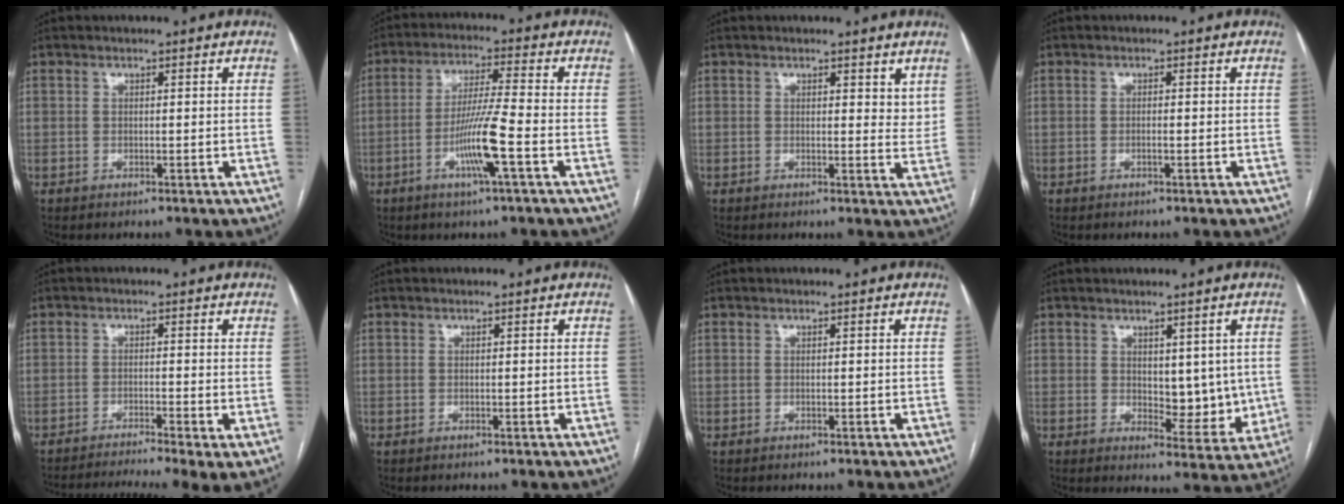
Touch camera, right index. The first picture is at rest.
{"total": 8.8, "force": [-3.3, -0.7, 8.1], "torque": [-0.157, -0.006, -0.063]}
{"total": 3.1, "force": [2.1, 1.5, 1.8], "torque": [-0.012, -0.011, 0.025]}
{"total": 0.6, "force": [-0.3, 0.0, 0.5], "torque": [-0.011, 0.001, -0.004]}
{"total": 10.7, "force": [-7.8, 0.5, 7.4], "torque": [-0.111, -0.007, -0.121]}
{"total": 0.0}
{"total": 0.0}
{"total": 6.6, "force": [0.7, 3.7, 5.5], "torque": [-0.056, -0.010, 0.021]}